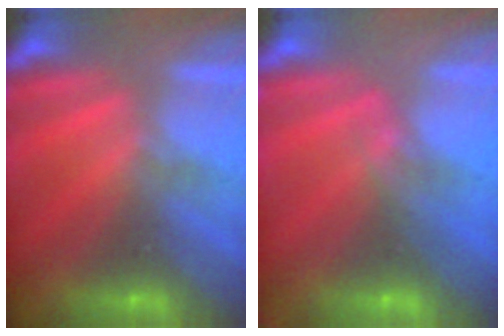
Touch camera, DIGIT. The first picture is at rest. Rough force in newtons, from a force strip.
{"total": 2.8}